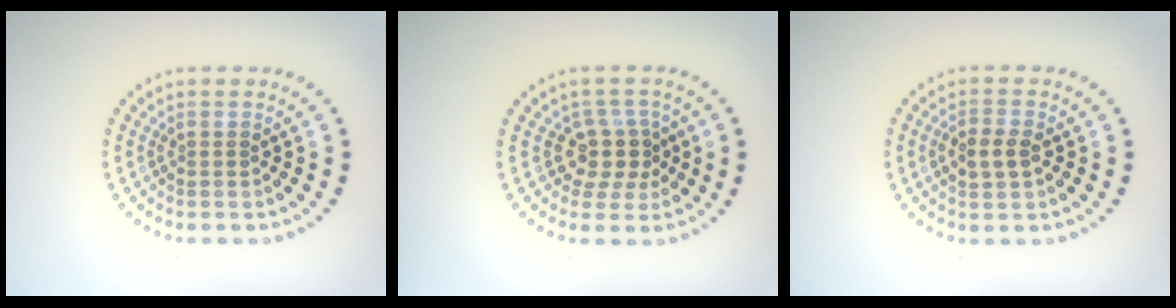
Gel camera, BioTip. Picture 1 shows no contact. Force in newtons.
{"total": 2.9, "press": 2.3, "slide": 1.8}
{"total": 2.2, "press": 2.2, "slide": 0.3}